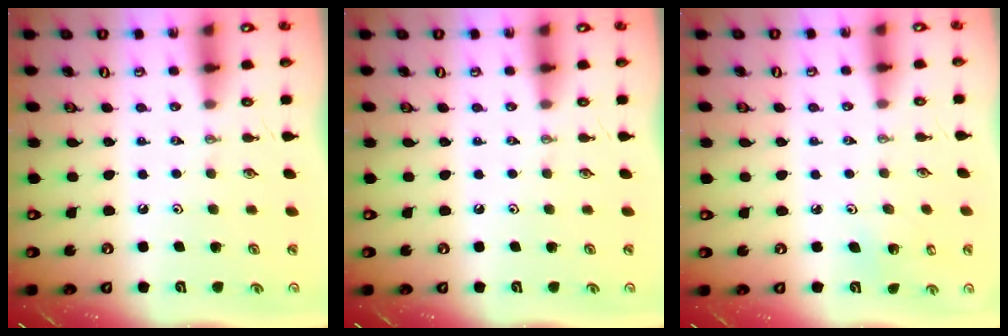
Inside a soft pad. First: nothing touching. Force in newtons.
{"total": 0.0}
{"total": 1.9, "press": 1.9, "slide": 0.1}